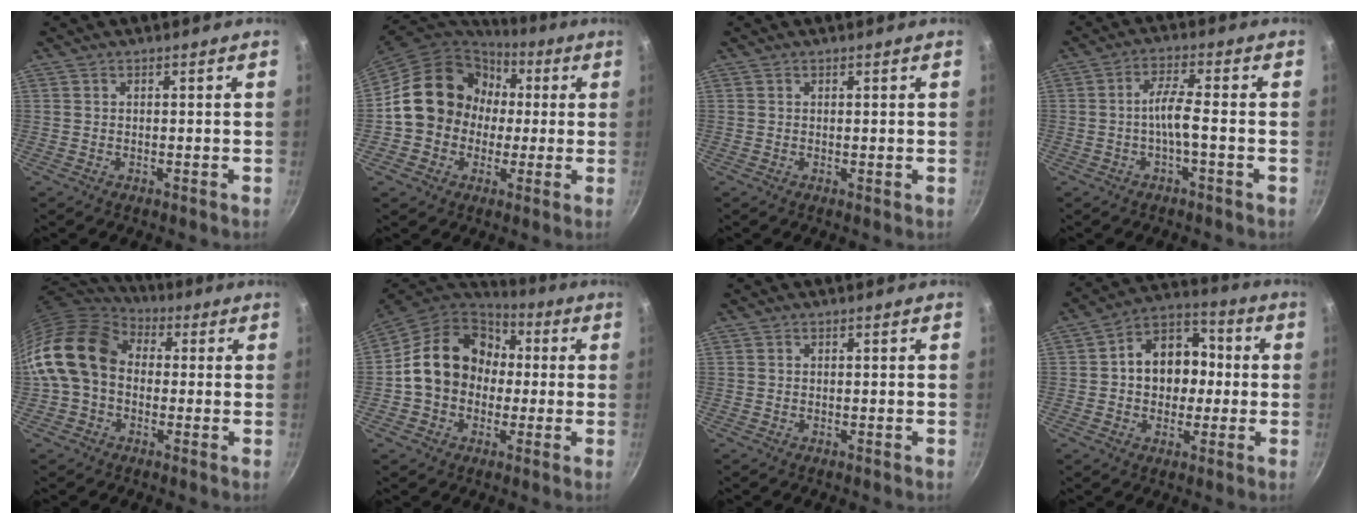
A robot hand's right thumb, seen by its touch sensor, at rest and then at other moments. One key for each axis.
{"total": 16.5, "fx": 0.7, "fy": 14.7, "fz": 7.5, "tx": -0.086, "ty": 0.034, "tz": 0.003}
{"total": 0.0}
{"total": 4.6, "fx": -1.3, "fy": 0.6, "fz": 4.4, "tx": -0.095, "ty": 0.021, "tz": -0.030}
{"total": 16.6, "fx": 0.7, "fy": 12.5, "fz": 10.9, "tx": -0.189, "ty": 0.034, "tz": -0.002}
{"total": 17.5, "fx": 0.8, "fy": 14.5, "fz": 9.8, "tx": -0.140, "ty": 0.046, "tz": 0.004}
{"total": 0.0}
{"total": 13.1, "fx": 0.4, "fy": 10.1, "fz": 8.2, "tx": -0.079, "ty": 0.030, "tz": -0.009}